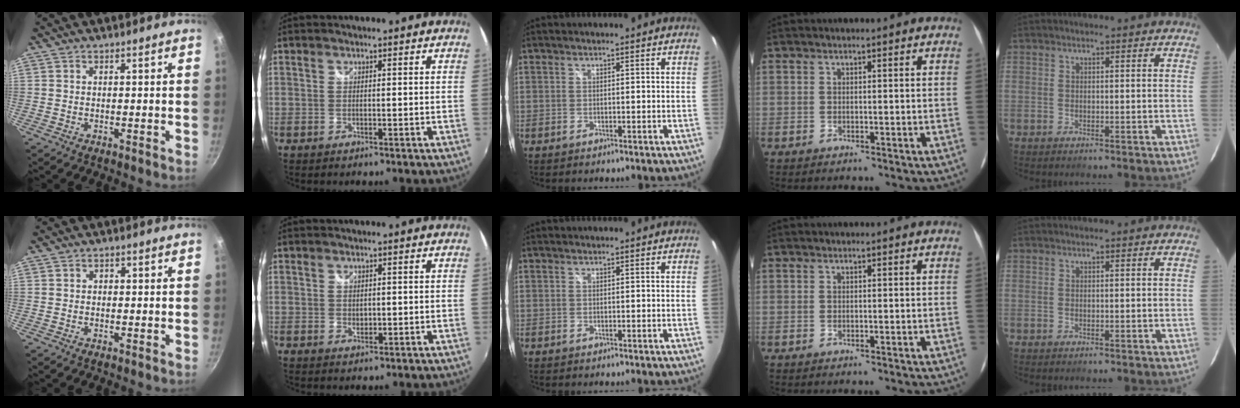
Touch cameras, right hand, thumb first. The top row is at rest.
{"thumb": {"total": 0.9, "force": [0.0, 0.9, 0.3], "torque": [-0.001, 0.003, -0.001]}, "index": {"total": 1.2, "force": [0.2, 1.1, 0.5], "torque": [-0.006, -0.001, 0.004]}}